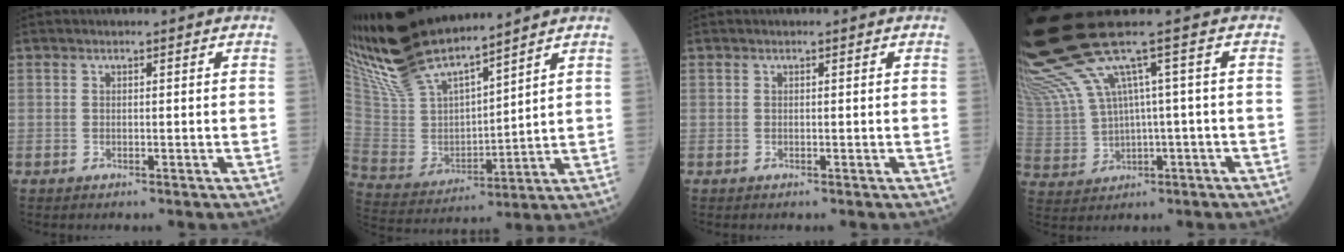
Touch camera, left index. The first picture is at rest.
{"total": 15.1, "force": [13.8, 2.0, 5.9], "torque": [-0.134, -0.001, 0.278]}
{"total": 0.0}
{"total": 11.3, "force": [6.4, 0.9, 9.3], "torque": [-0.217, 0.013, 0.142]}